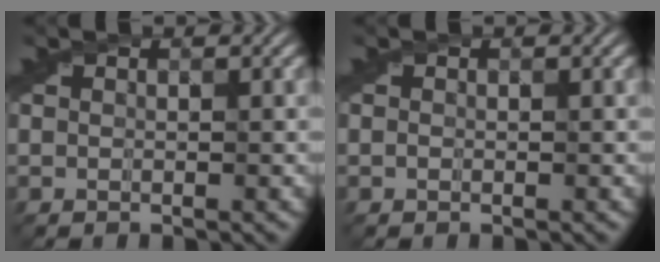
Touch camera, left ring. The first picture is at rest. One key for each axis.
{"total": 0.0}